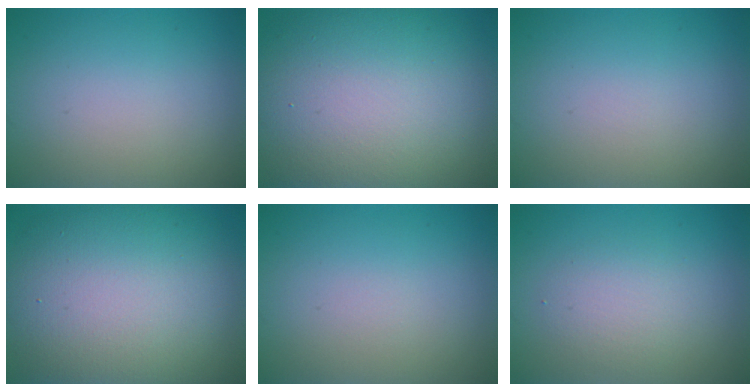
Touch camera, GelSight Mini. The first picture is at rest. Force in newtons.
{"total": 16.3, "press": 16.2, "slide": 1.1}
{"total": 0.0}
{"total": 14.3, "press": 14.3, "slide": 1.3}
{"total": 0.0}
{"total": 2.4, "press": 2.4, "slide": 0.2}